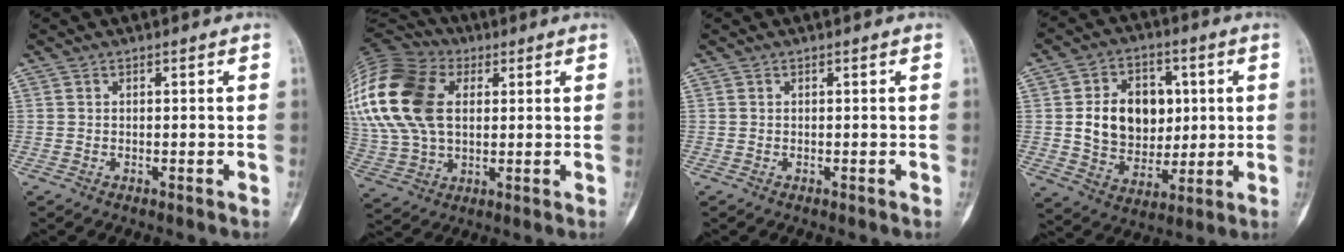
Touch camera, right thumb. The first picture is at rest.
{"total": 27.8, "force": [7.1, 18.4, 19.6], "torque": [-0.467, 0.039, 0.139]}
{"total": 0.0}
{"total": 15.0, "force": [1.9, 11.4, 9.5], "torque": [-0.108, -0.001, 0.043]}